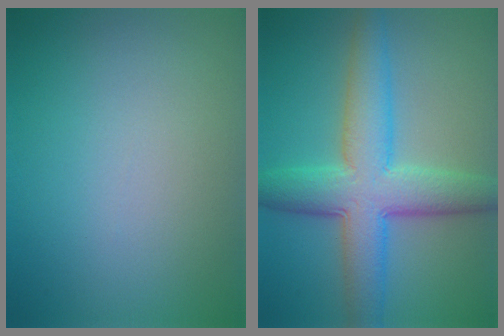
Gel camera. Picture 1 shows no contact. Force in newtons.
{"total": 7.9, "press": 7.9, "slide": 0.2}